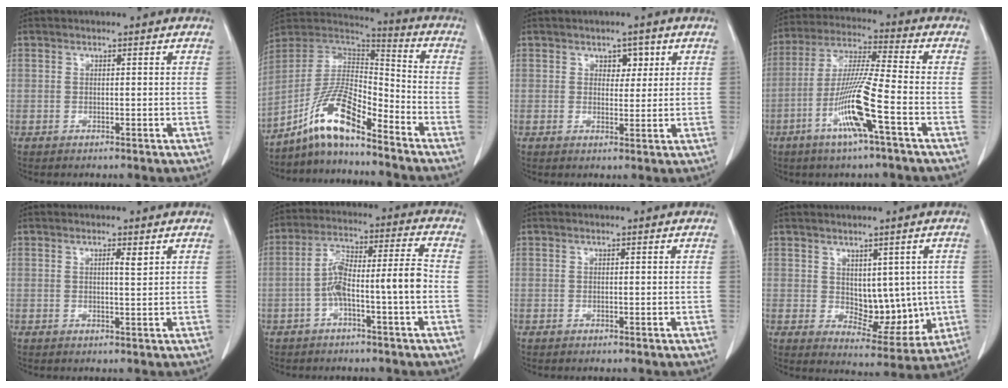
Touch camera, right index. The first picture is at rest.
{"total": 11.7, "force": [-8.4, 2.0, 7.9], "torque": [-0.158, 0.023, -0.156]}
{"total": 2.8, "force": [1.3, 1.8, 1.6], "torque": [-0.014, 0.003, 0.018]}
{"total": 11.8, "force": [-4.7, -0.5, 10.9], "torque": [-0.218, -0.008, -0.094]}
{"total": 1.5, "force": [0.8, 0.0, 1.3], "torque": [-0.023, -0.003, 0.011]}
{"total": 9.5, "force": [-2.6, 0.6, 9.1], "torque": [-0.164, 0.036, -0.046]}
{"total": 0.0}
{"total": 8.5, "force": [0.4, 5.1, 6.8], "torque": [-0.075, -0.002, 0.026]}